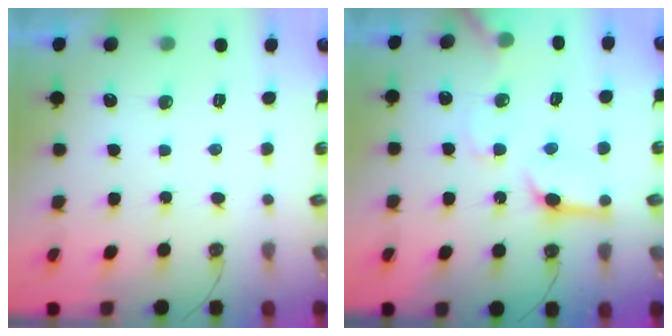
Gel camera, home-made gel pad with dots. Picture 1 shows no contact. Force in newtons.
{"total": 13.9, "press": 13.8, "slide": 1.6}